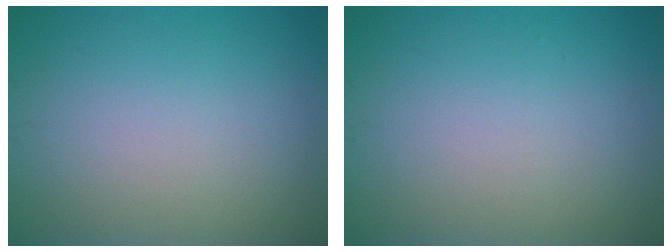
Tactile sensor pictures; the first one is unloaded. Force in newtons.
{"total": 0.0}